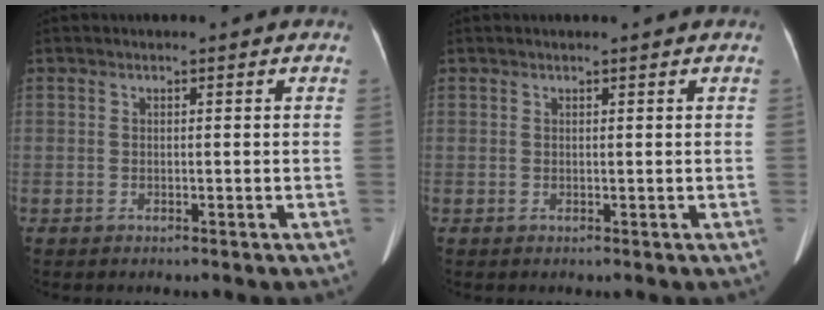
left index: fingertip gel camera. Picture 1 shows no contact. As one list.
[{"total": 1.0, "force": [0.8, -0.2, 0.5], "torque": [-0.009, 0.008, 0.019]}]